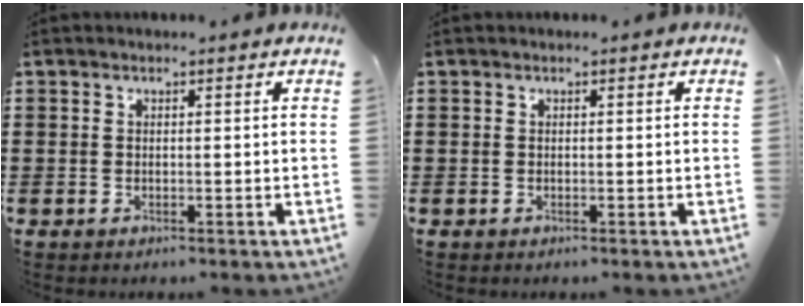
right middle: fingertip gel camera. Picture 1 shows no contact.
{"total": 0.0}